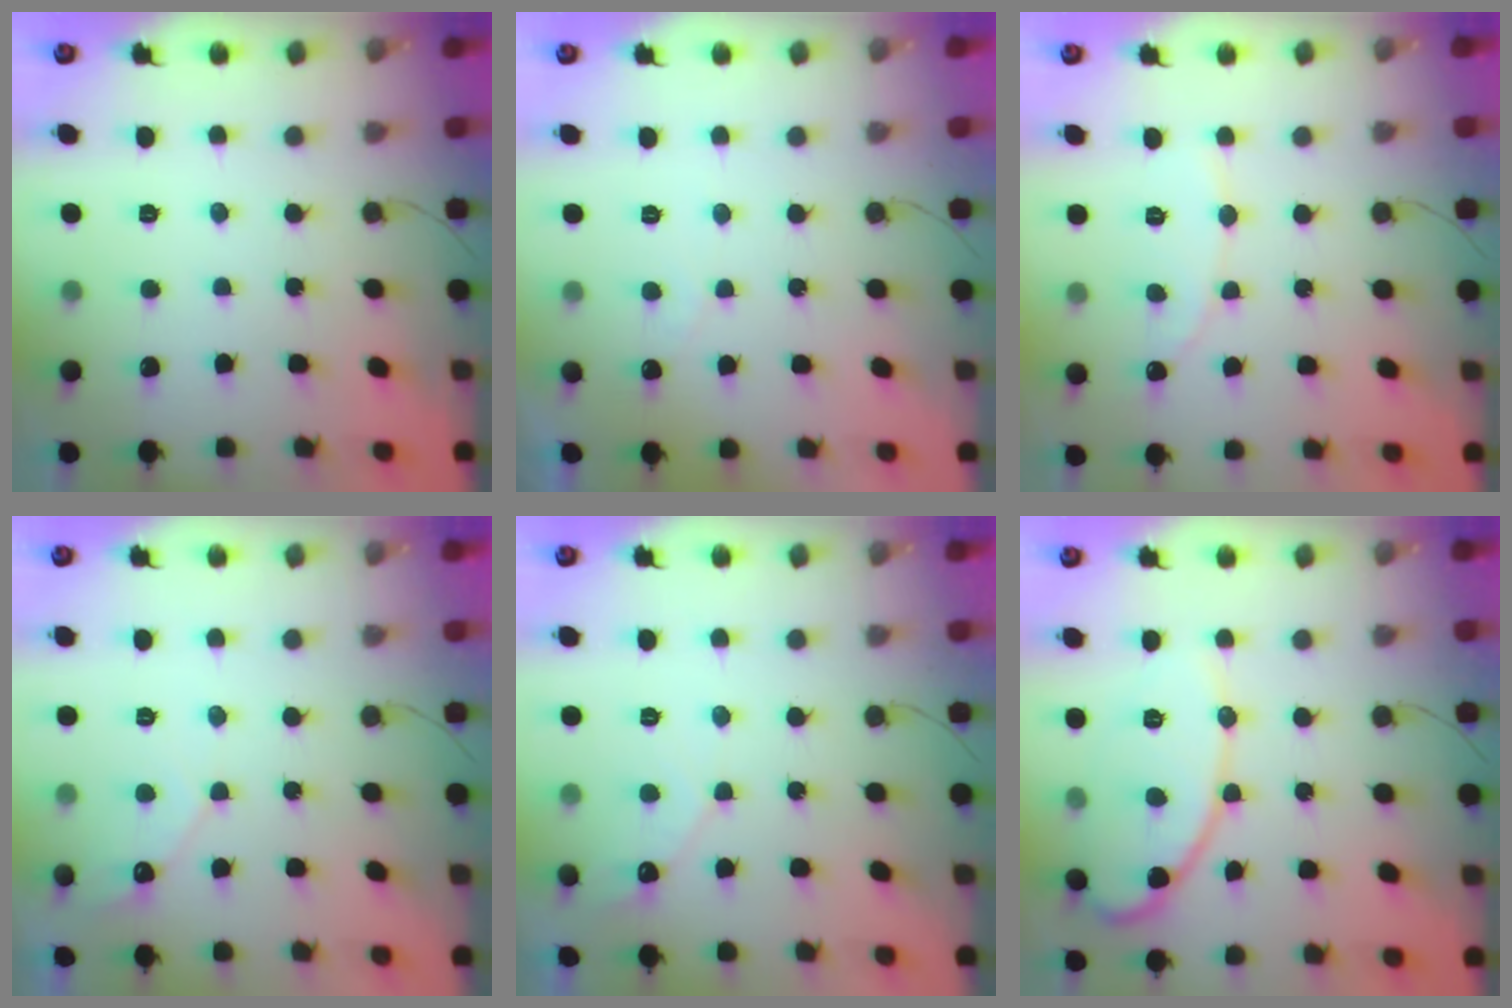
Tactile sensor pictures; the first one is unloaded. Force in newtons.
{"total": 2.3, "press": 2.3, "slide": 0.1}
{"total": 5.6, "press": 5.6, "slide": 0.4}
{"total": 4.6, "press": 4.6, "slide": 0.3}
{"total": 4.0, "press": 4.0, "slide": 0.2}
{"total": 11.9, "press": 11.8, "slide": 0.5}